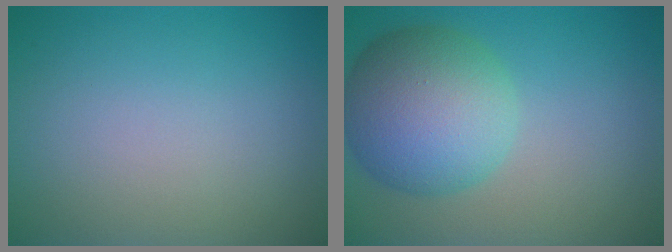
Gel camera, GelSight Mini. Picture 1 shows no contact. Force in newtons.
{"total": 8.4, "press": 8.4, "slide": 0.3}